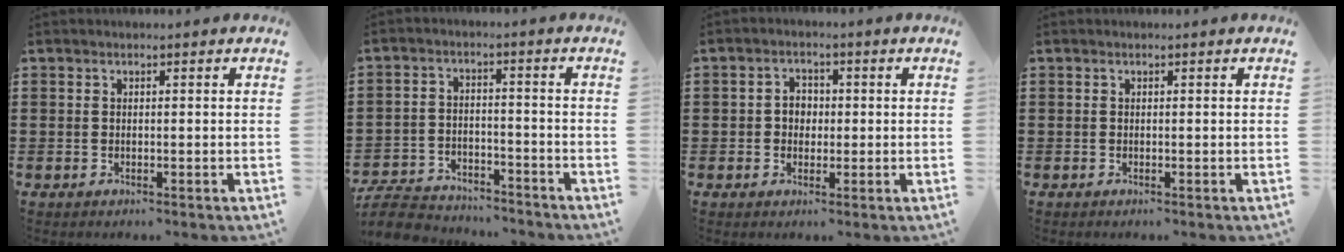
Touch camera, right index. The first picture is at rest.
{"total": 6.5, "force": [-6.3, 1.3, 1.4], "torque": [-0.042, 0.006, -0.127]}
{"total": 2.6, "force": [-0.3, 2.2, 1.3], "torque": [-0.031, 0.008, -0.009]}
{"total": 0.0}